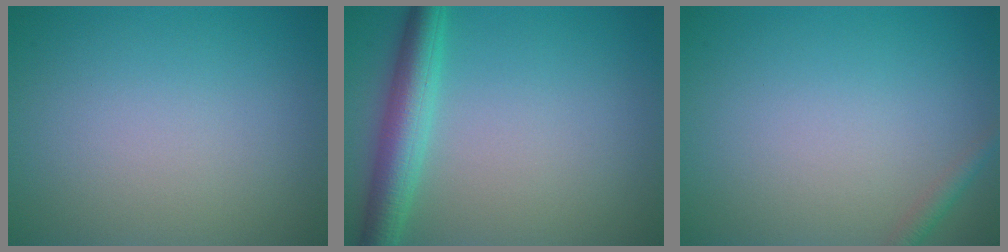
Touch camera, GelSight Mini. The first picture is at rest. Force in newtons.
{"total": 4.4, "press": 4.4, "slide": 0.1}
{"total": 1.2, "press": 1.2, "slide": 0.1}